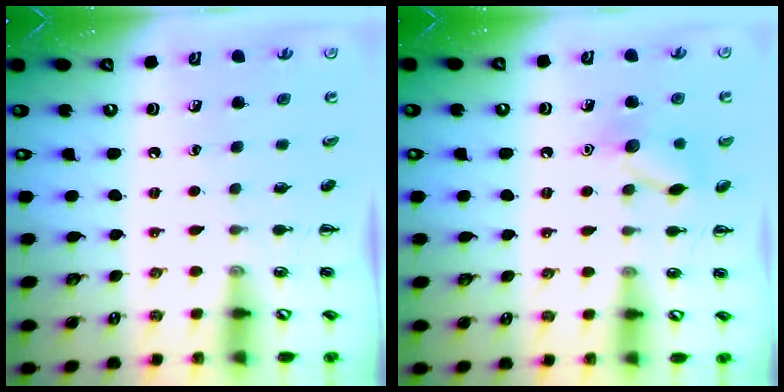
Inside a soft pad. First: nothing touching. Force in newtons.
{"total": 9.9, "press": 9.9, "slide": 0.8}